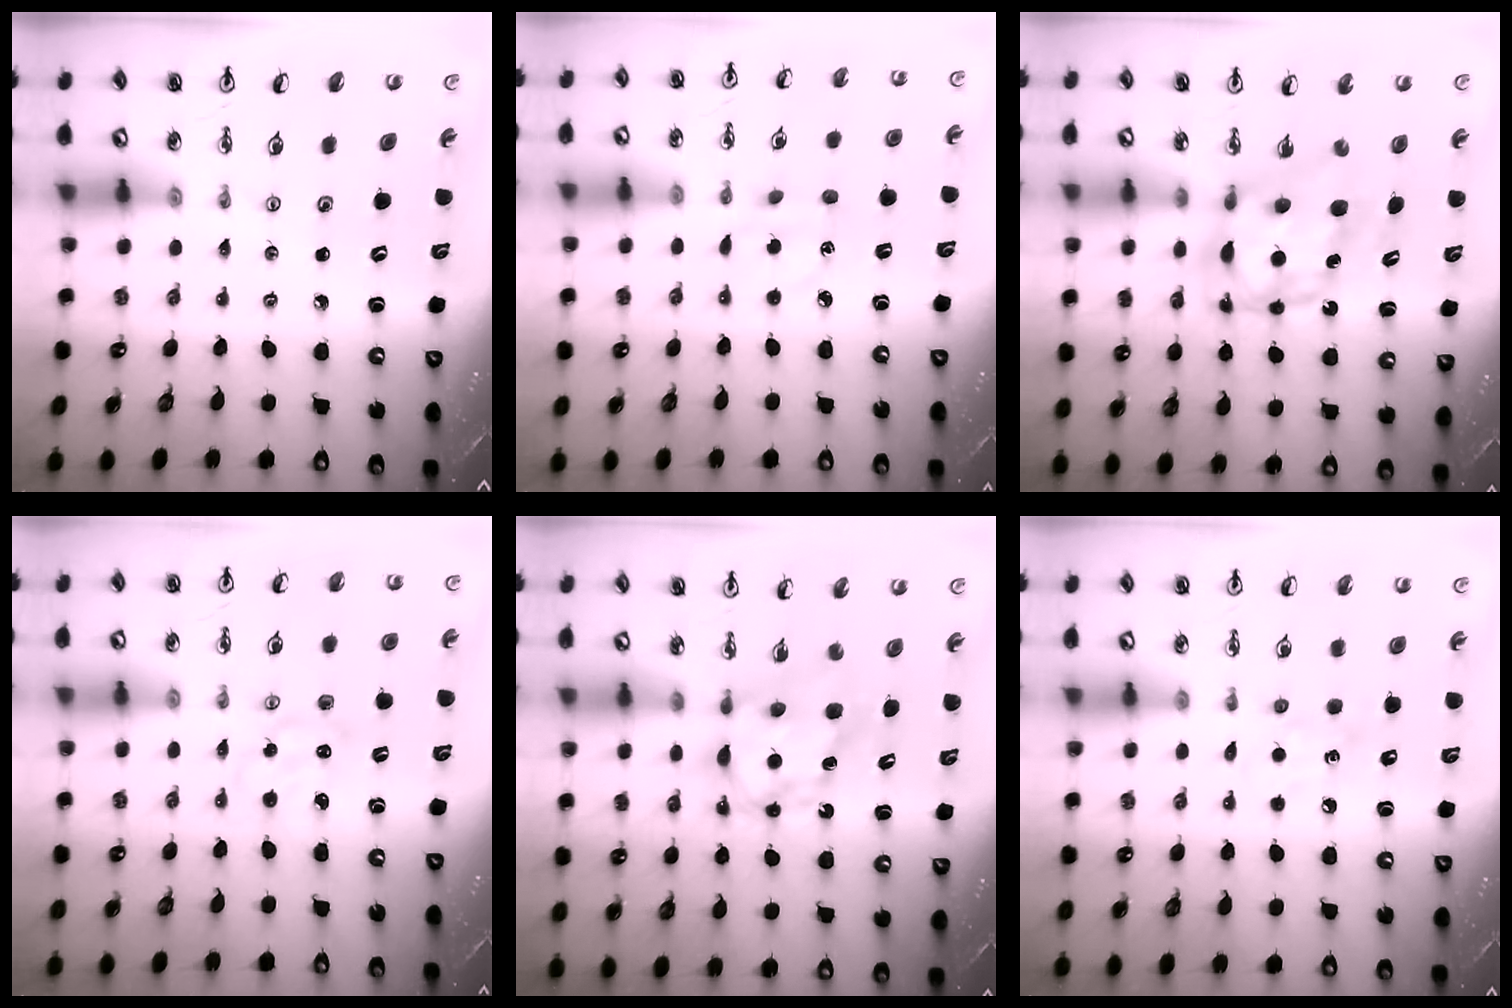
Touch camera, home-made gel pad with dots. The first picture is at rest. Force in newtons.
{"total": 3.5, "press": 3.4, "slide": 1.0}
{"total": 9.0, "press": 9.0, "slide": 0.4}
{"total": 1.4, "press": 1.4, "slide": 0.3}
{"total": 6.5, "press": 6.5, "slide": 0.4}
{"total": 5.9, "press": 5.8, "slide": 0.7}